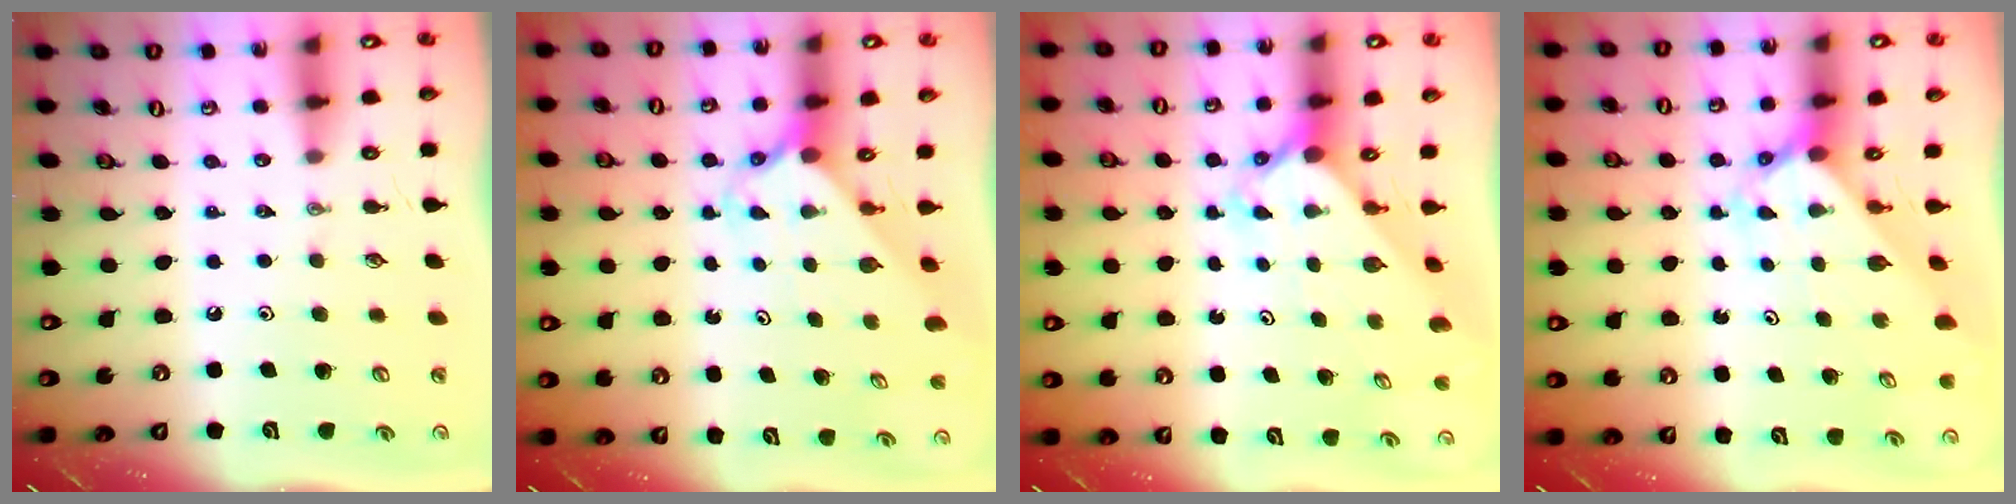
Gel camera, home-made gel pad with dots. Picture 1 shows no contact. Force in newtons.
{"total": 2.4, "press": 2.4, "slide": 0.2}
{"total": 2.7, "press": 2.6, "slide": 0.3}
{"total": 2.4, "press": 2.4, "slide": 0.3}